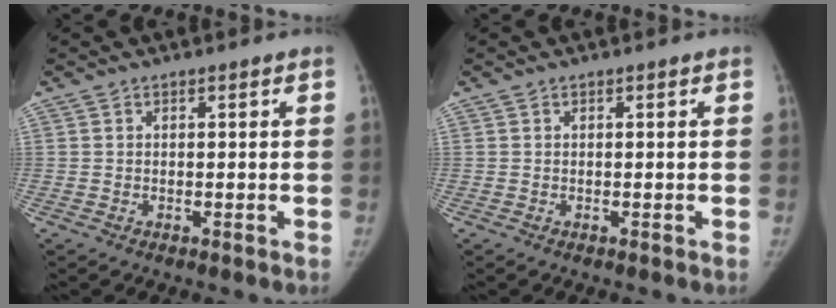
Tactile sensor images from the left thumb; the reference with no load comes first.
{"total": 0.0}